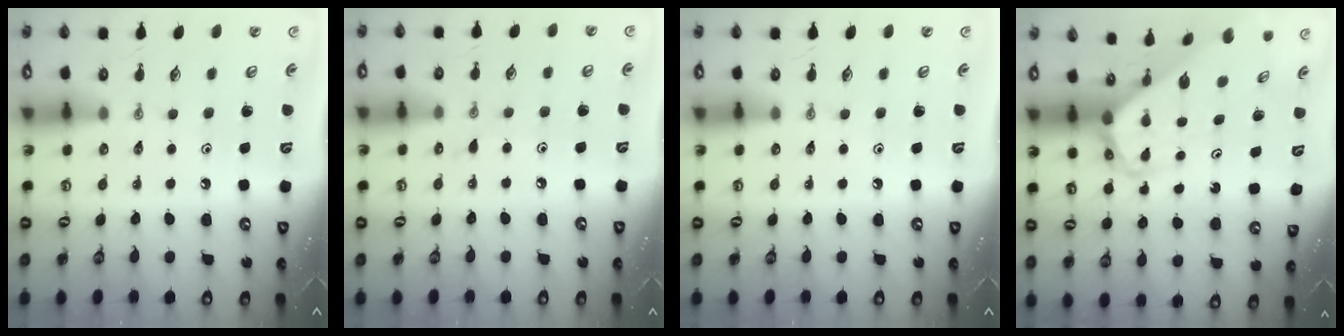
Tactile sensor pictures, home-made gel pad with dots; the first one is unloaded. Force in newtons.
{"total": 4.8, "press": 4.7, "slide": 0.6}
{"total": 0.0}
{"total": 2.8, "press": 2.8, "slide": 0.2}